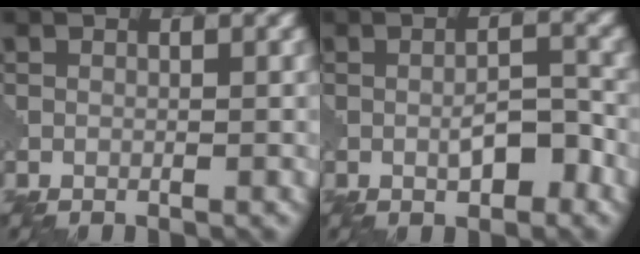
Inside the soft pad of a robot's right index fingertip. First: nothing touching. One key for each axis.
{"total": 3.2, "fx": -1.1, "fy": 1.1, "fz": 2.8, "tx": -0.047, "ty": 0.002, "tz": -0.018}